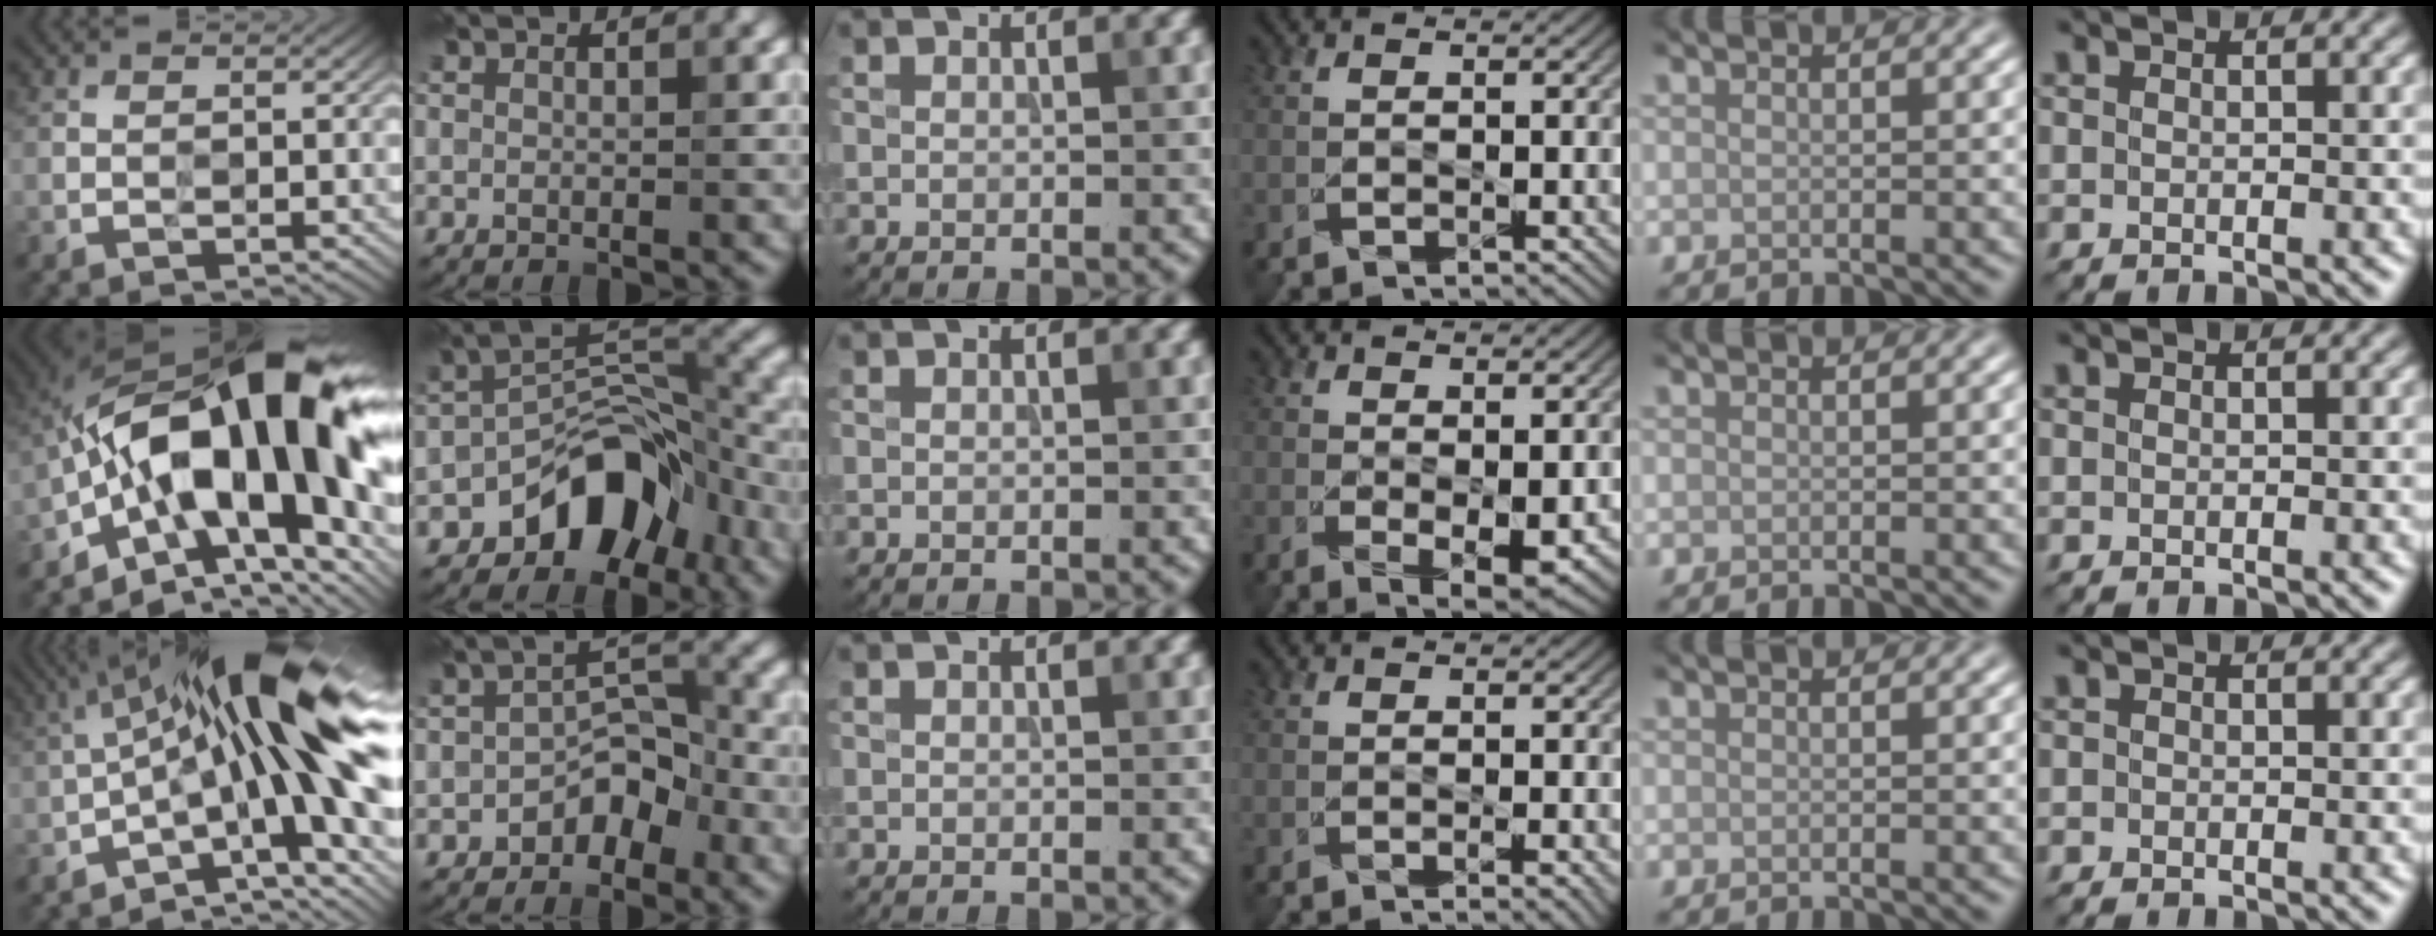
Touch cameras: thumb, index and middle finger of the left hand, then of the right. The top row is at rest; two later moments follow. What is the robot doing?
{"motion": "wipe", "object": "glasses"}